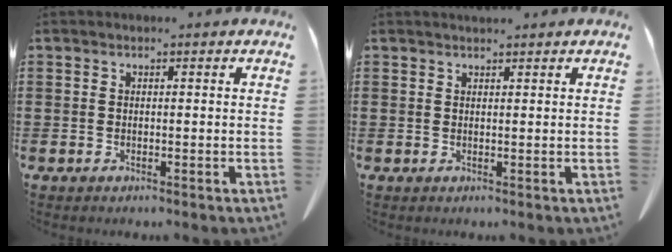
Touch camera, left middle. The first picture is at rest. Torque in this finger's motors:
{"motor_torque": [0.18, -0.03, 0.00, 0.02]}